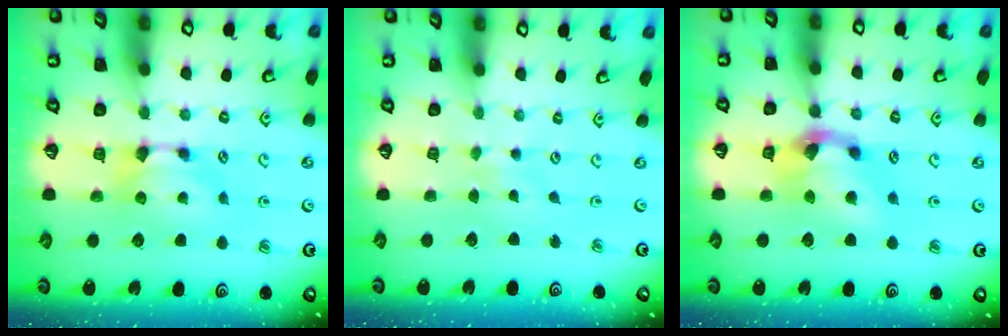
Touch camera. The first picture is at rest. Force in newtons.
{"total": 4.2, "press": 4.1, "slide": 0.3}
{"total": 4.9, "press": 4.5, "slide": 1.9}